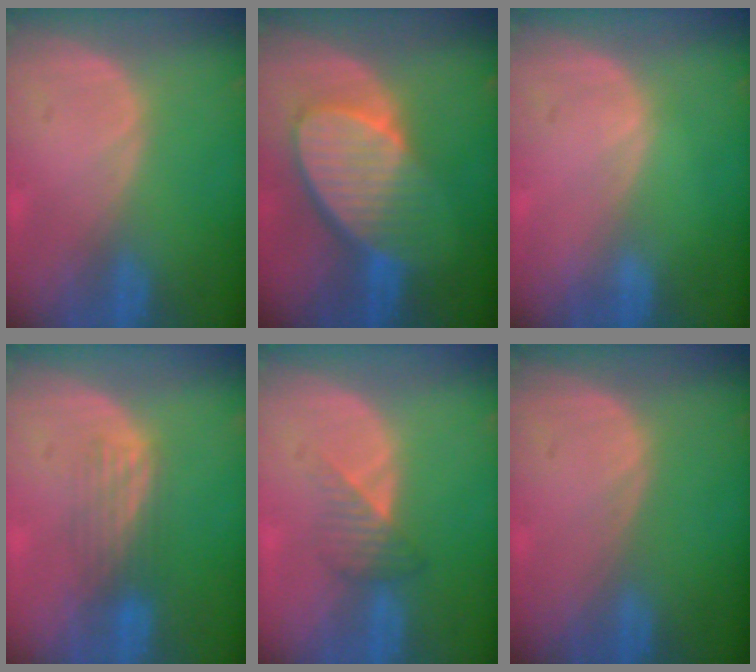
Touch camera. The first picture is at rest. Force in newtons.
{"total": 9.4, "press": 8.3, "slide": 4.4}
{"total": 0.0}
{"total": 3.5, "press": 3.5, "slide": 0.0}
{"total": 3.2, "press": 3.0, "slide": 1.1}
{"total": 0.0}